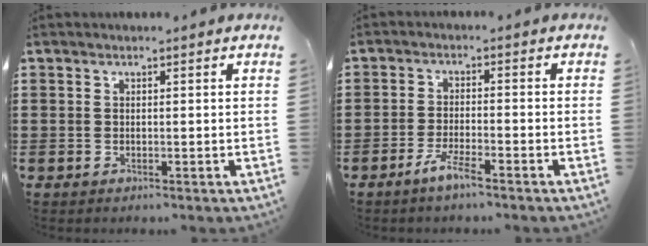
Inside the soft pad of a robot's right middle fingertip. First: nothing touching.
{"total": 3.7, "force": [-2.6, 0.2, 2.6], "torque": [-0.057, -0.003, -0.049]}